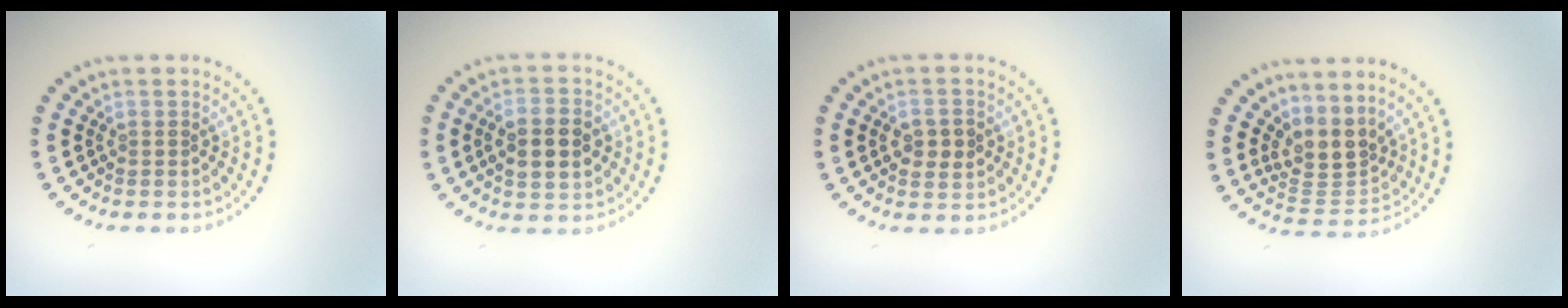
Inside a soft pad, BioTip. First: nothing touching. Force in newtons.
{"total": 4.5, "press": 4.5, "slide": 0.3}
{"total": 2.5, "press": 2.5, "slide": 0.0}
{"total": 3.6, "press": 2.6, "slide": 2.5}